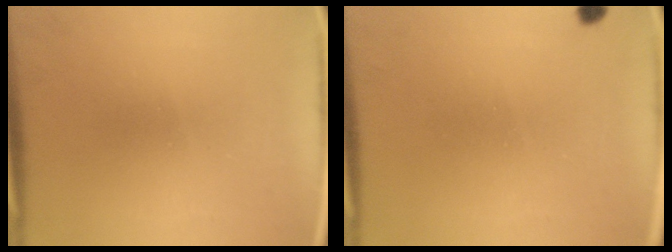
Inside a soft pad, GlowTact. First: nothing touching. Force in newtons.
{"total": 1.0}